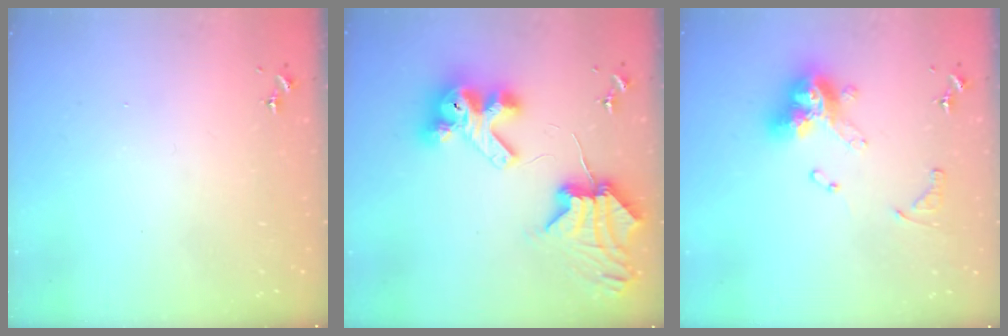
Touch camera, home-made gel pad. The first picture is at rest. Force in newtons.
{"total": 12.6, "press": 12.5, "slide": 1.7}
{"total": 14.6, "press": 14.5, "slide": 1.6}